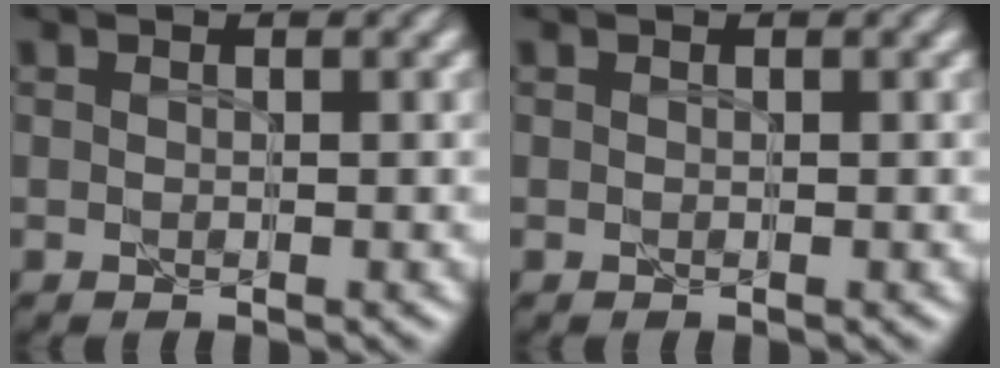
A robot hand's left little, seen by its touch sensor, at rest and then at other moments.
{"total": 0.0}